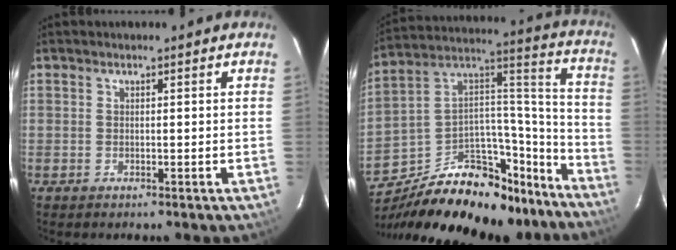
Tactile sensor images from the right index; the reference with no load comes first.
{"total": 30.4, "force": [-22.6, 14.7, 14.0], "torque": [-0.237, 0.078, -0.316]}